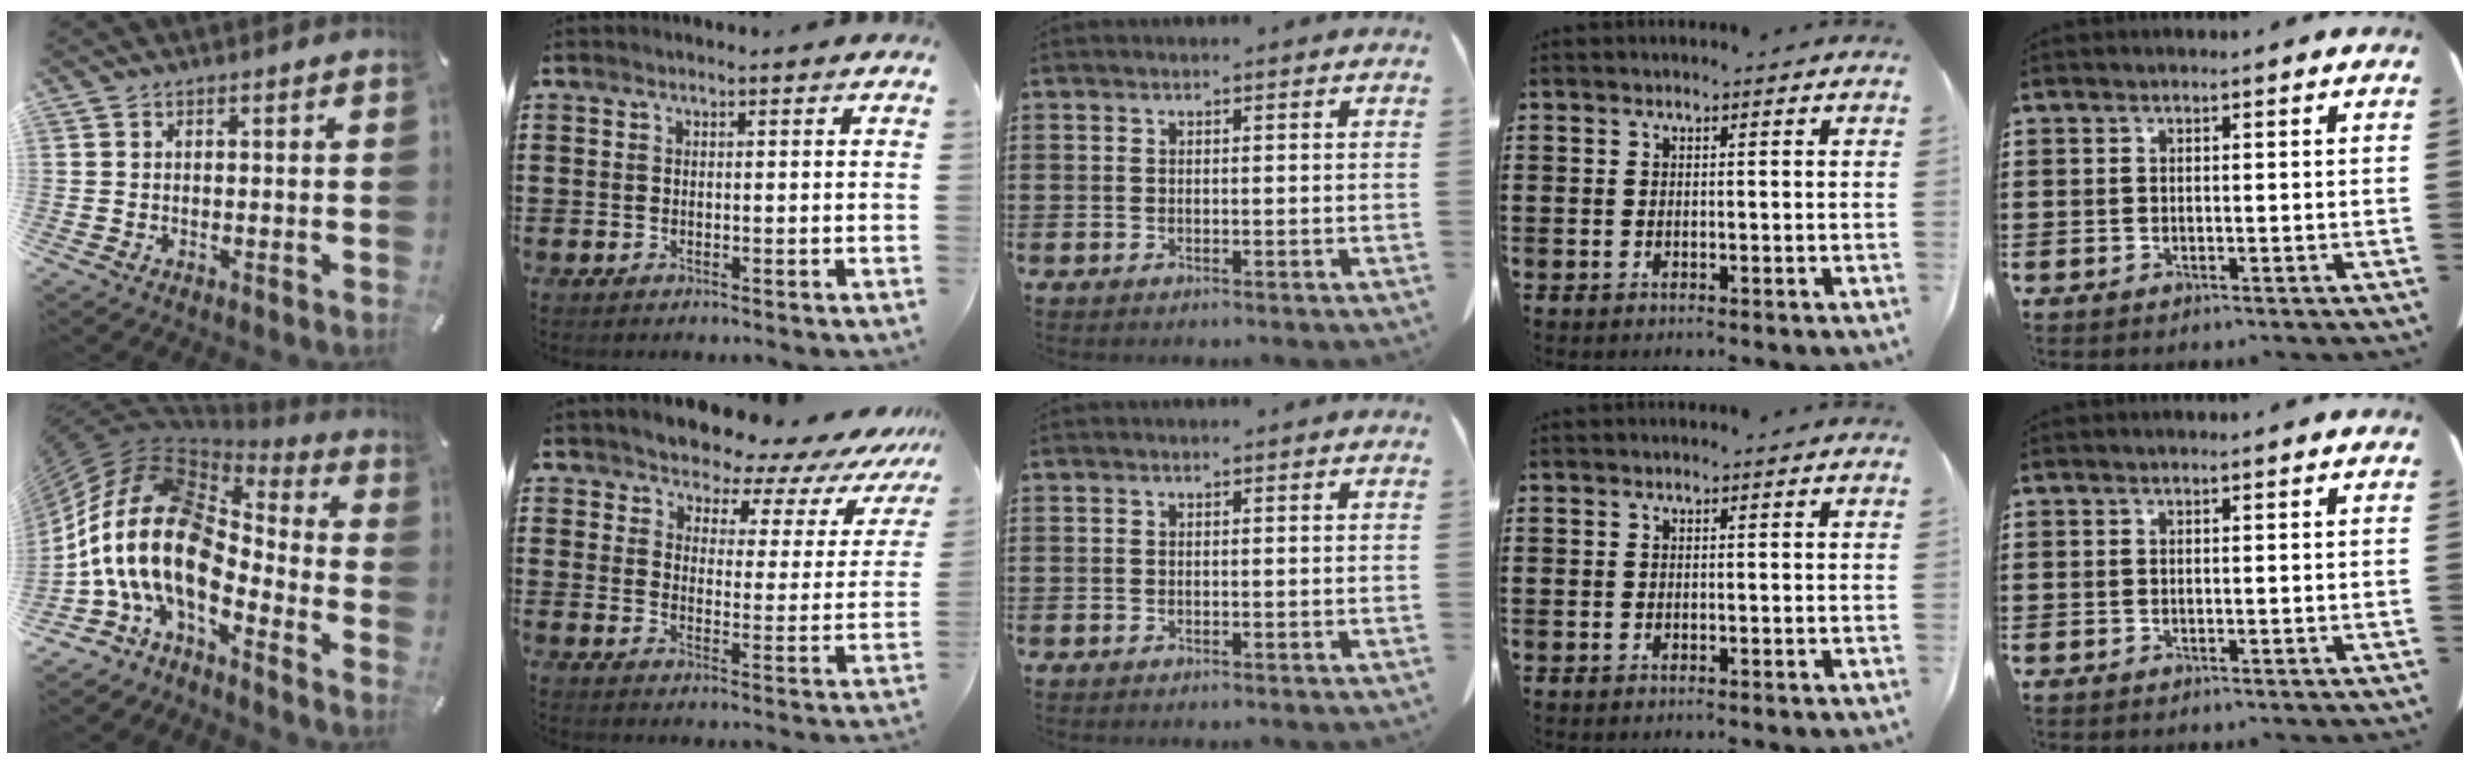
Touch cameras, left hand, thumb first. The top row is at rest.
{"thumb": {"total": 19.5, "force": [-5.0, 11.1, 15.2], "torque": [-0.350, -0.001, -0.097]}, "index": {"total": 4.6, "force": [4.1, 1.5, 1.3], "torque": [-0.046, -0.037, 0.063]}}